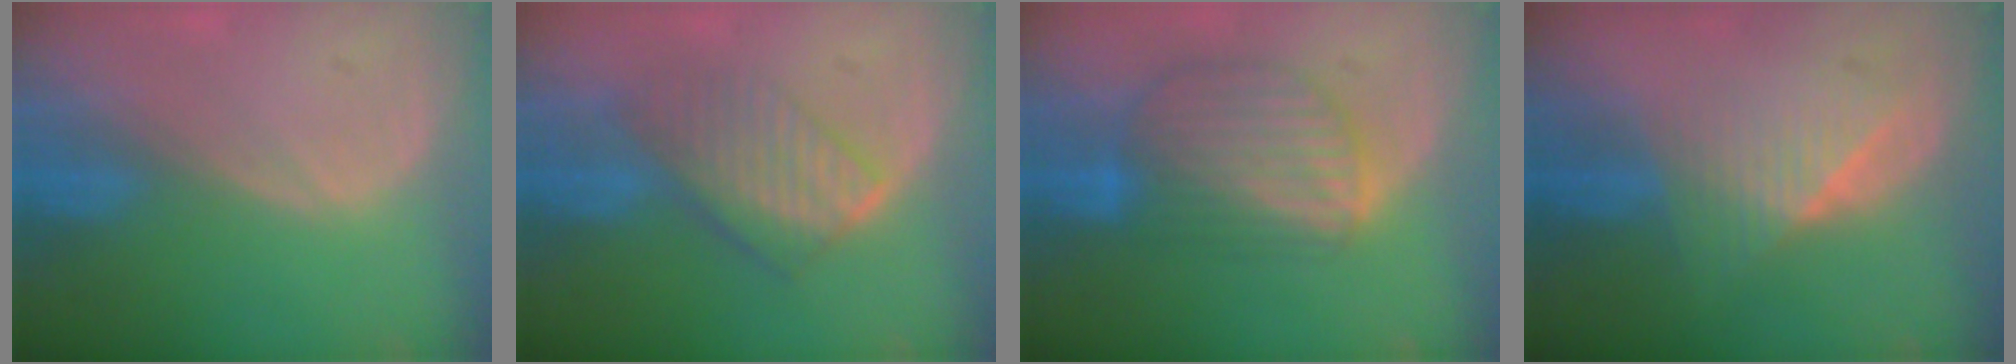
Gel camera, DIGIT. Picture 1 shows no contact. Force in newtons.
{"total": 7.5, "press": 6.8, "slide": 3.1}
{"total": 8.8, "press": 7.8, "slide": 4.2}
{"total": 6.3, "press": 6.0, "slide": 2.1}